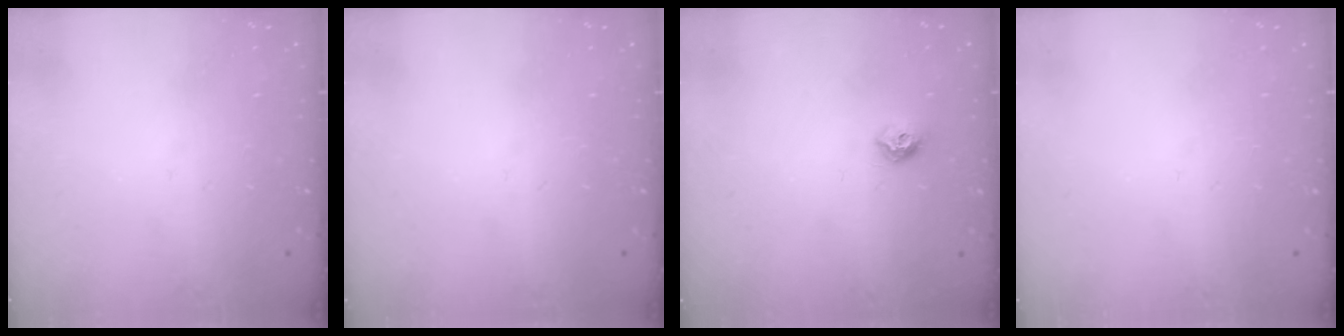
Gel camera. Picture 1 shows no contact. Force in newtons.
{"total": 0.0}
{"total": 7.3, "press": 7.2, "slide": 0.9}
{"total": 0.0}